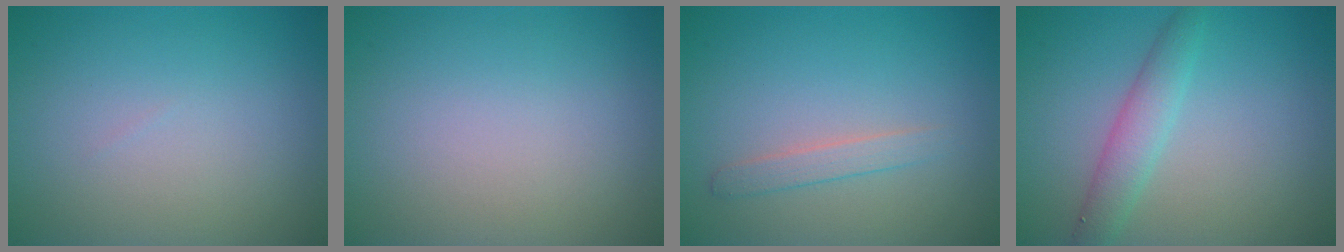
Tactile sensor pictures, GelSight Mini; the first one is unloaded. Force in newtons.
{"total": 0.0}
{"total": 1.4, "press": 1.4, "slide": 0.1}
{"total": 2.8, "press": 2.8, "slide": 0.2}